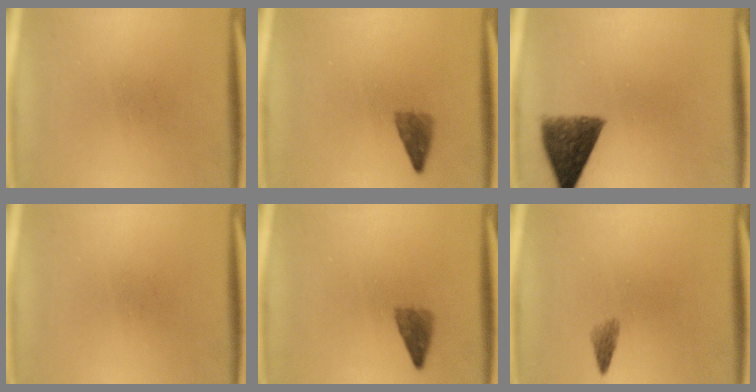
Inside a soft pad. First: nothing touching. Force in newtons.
{"total": 2.4}
{"total": 8.2}
{"total": 0.0}
{"total": 2.4}
{"total": 1.5}